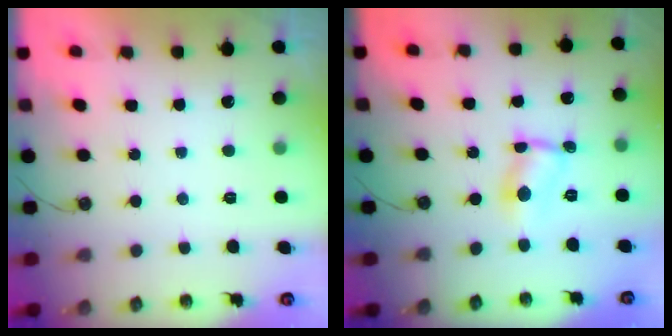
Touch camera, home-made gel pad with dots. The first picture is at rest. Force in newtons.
{"total": 2.9, "press": 2.9, "slide": 0.2}